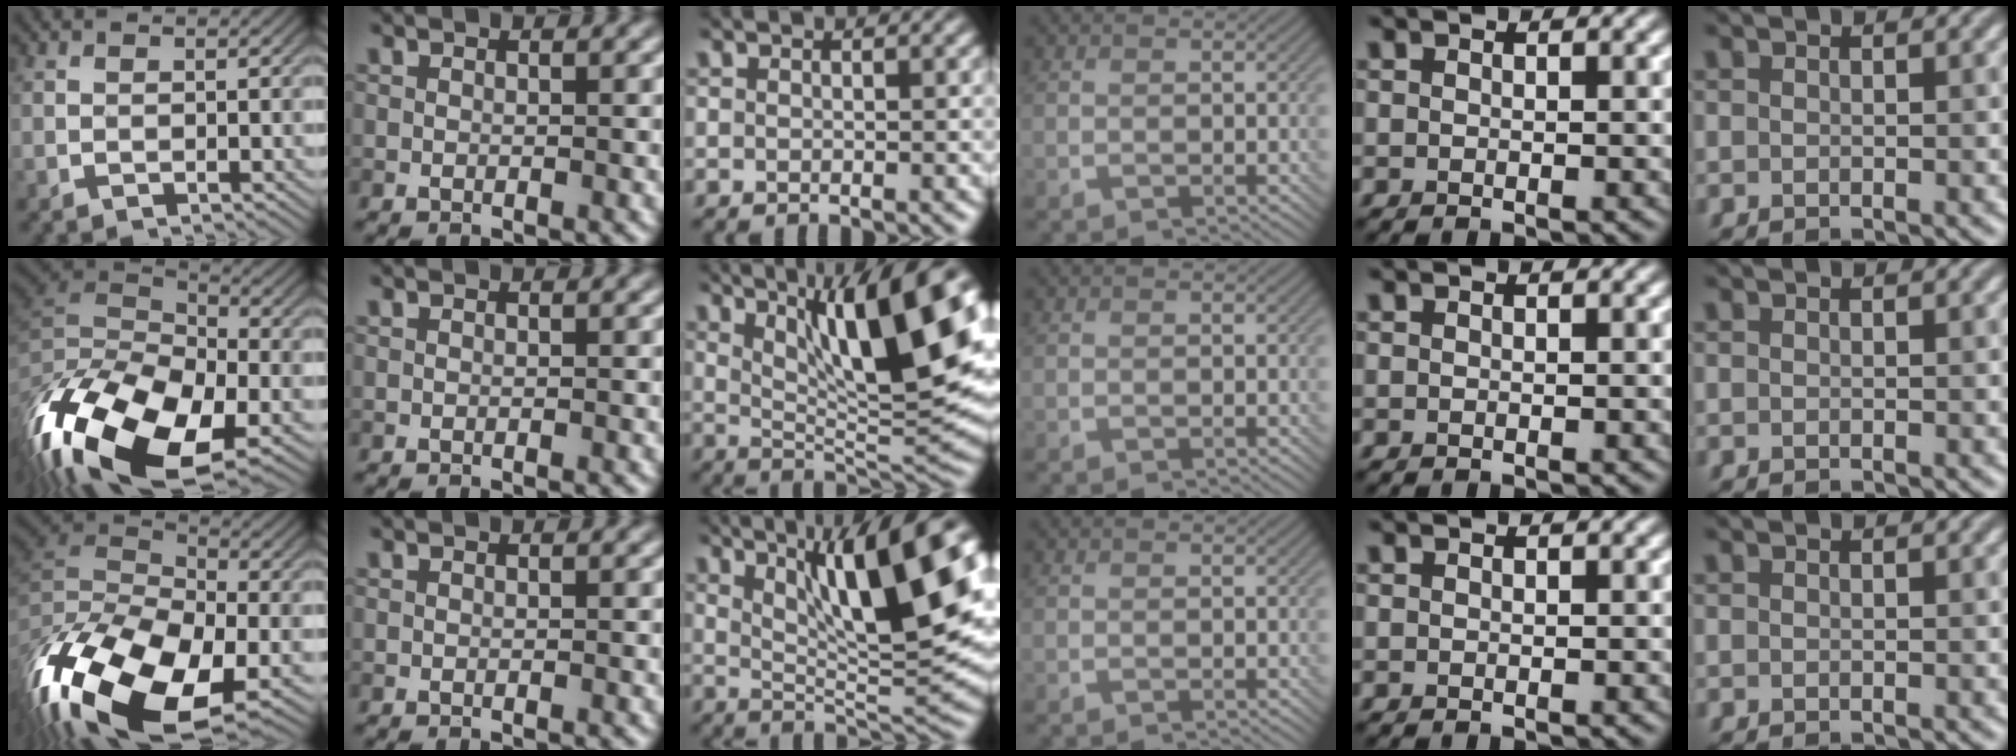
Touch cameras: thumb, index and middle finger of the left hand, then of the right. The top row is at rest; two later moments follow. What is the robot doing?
{"motion": "insert", "object": "bottle cap"}